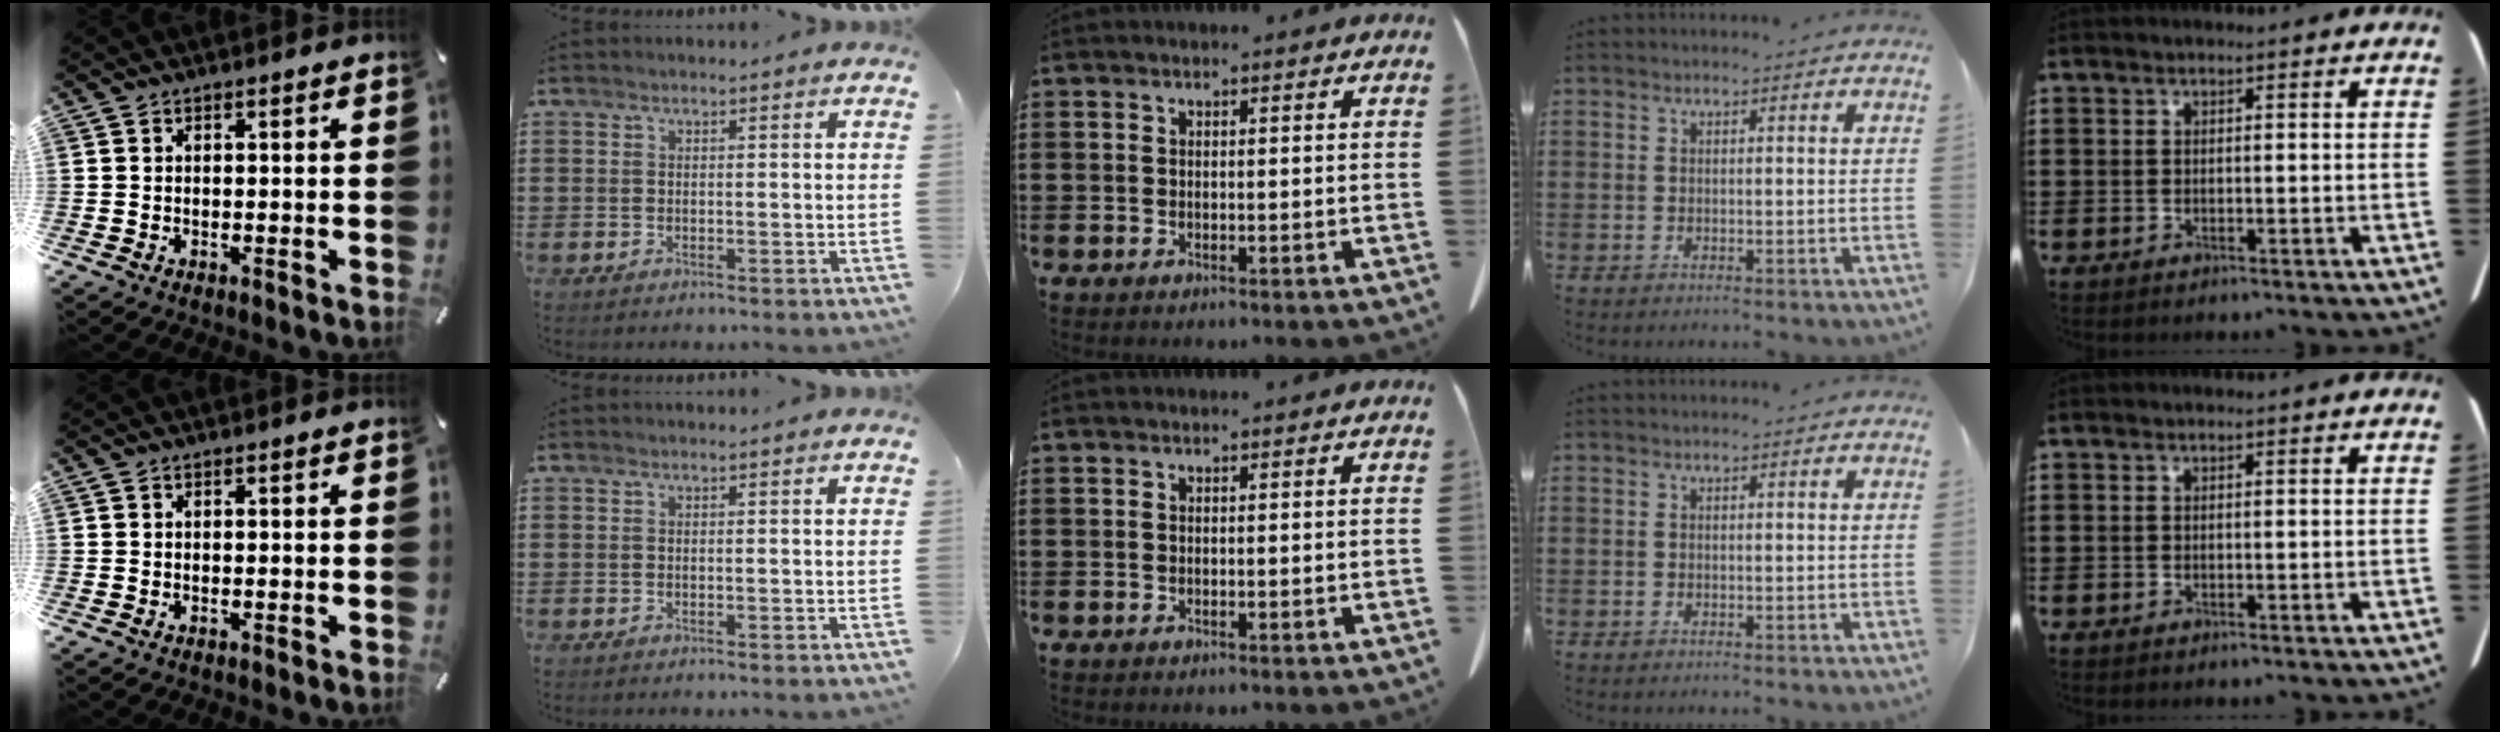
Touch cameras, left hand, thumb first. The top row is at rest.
{}